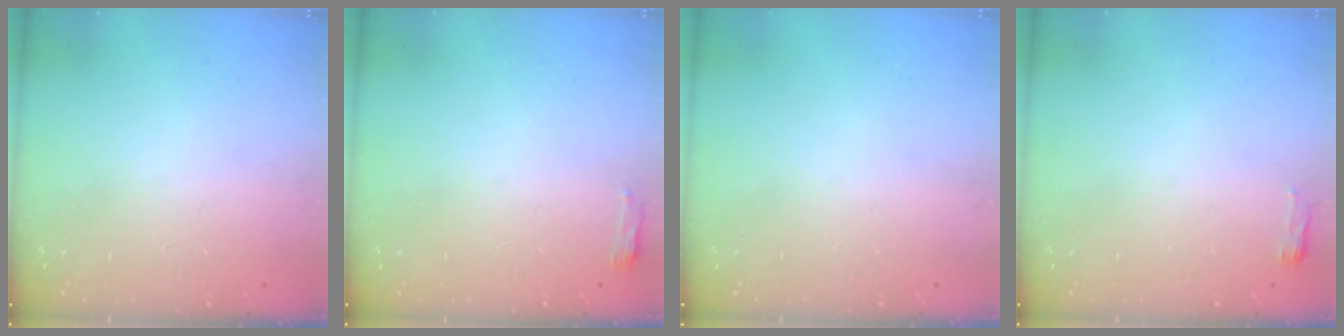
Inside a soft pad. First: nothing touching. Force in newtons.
{"total": 3.3, "press": 3.2, "slide": 0.9}
{"total": 0.0}
{"total": 2.7, "press": 2.6, "slide": 0.8}